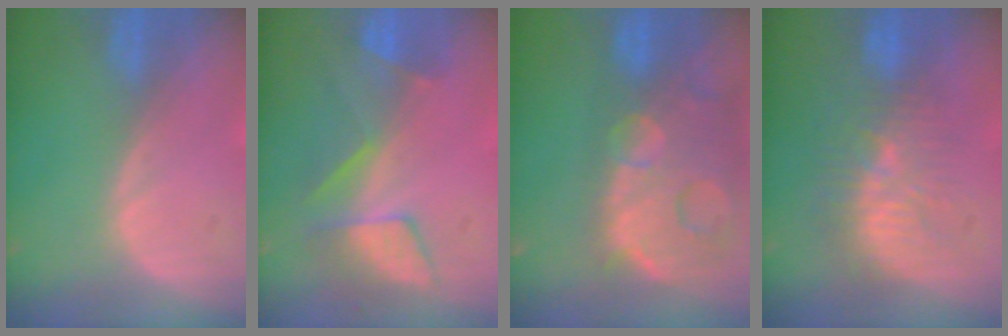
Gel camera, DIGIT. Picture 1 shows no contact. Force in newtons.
{"total": 8.6, "press": 7.2, "slide": 4.7}
{"total": 14.5, "press": 11.7, "slide": 8.5}
{"total": 9.7, "press": 9.0, "slide": 3.6}